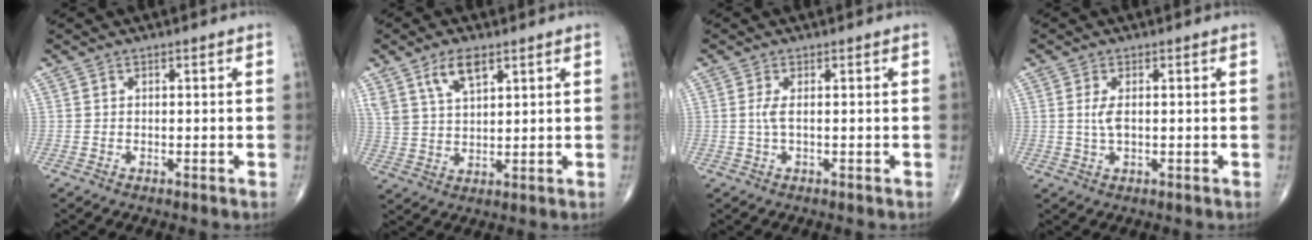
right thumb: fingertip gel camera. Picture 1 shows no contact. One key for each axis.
{"total": 7.0, "fx": 4.2, "fy": 3.0, "fz": 4.8, "tx": -0.084, "ty": -0.017, "tz": 0.083}
{"total": 1.7, "fx": 0.1, "fy": 0.2, "fz": 1.7, "tx": -0.051, "ty": -0.002, "tz": 0.002}
{"total": 2.7, "fx": 0.3, "fy": 1.0, "fz": 2.5, "tx": -0.055, "ty": -0.002, "tz": 0.007}